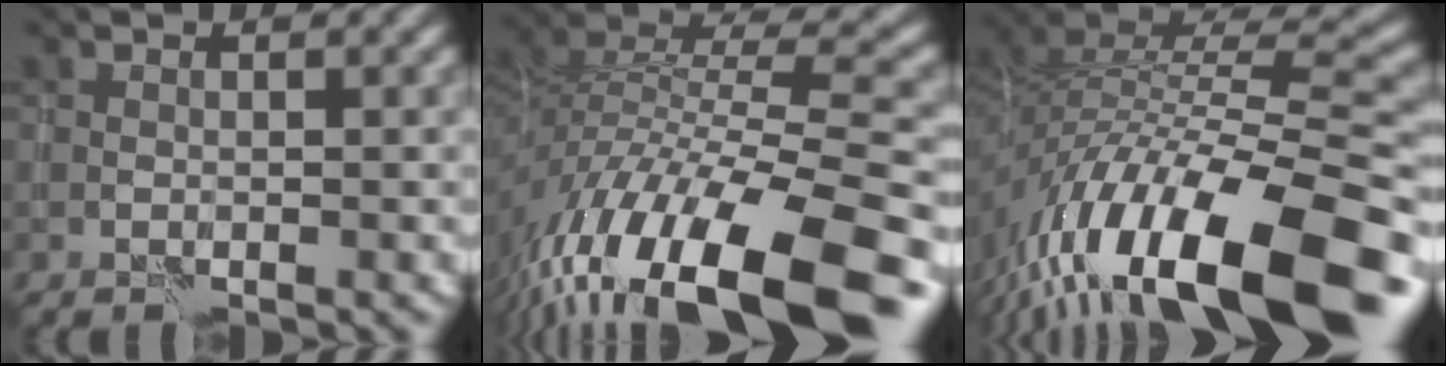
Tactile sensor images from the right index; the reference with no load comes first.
{"total": 15.9, "force": [-9.4, 5.1, 11.8], "torque": [-0.221, 0.006, -0.156]}
{"total": 17.6, "force": [-9.5, 6.2, 13.5], "torque": [-0.230, -0.003, -0.157]}